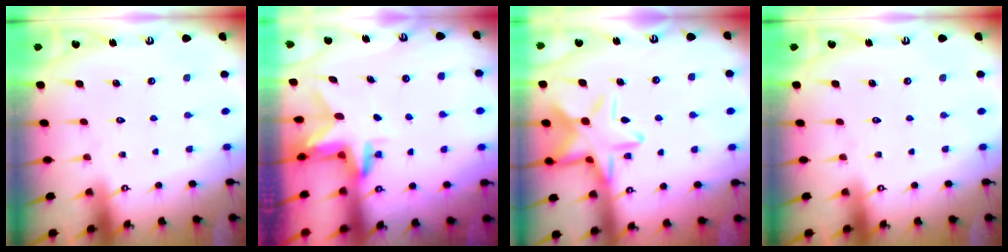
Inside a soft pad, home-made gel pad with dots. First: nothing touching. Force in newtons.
{"total": 2.9, "press": 2.9, "slide": 0.2}
{"total": 16.3, "press": 16.3, "slide": 0.9}
{"total": 0.0}